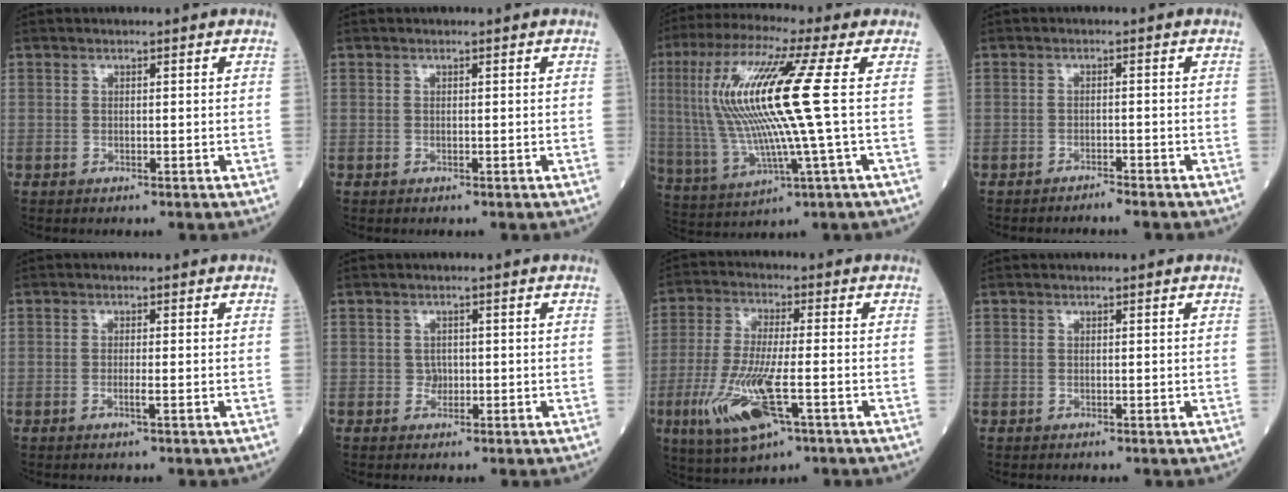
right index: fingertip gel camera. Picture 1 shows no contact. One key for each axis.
{"total": 0.0}
{"total": 16.9, "fx": 2.2, "fy": 0.0, "fz": 16.7, "tx": -0.361, "ty": 0.012, "tz": 0.036}
{"total": 2.4, "fx": -2.3, "fy": -0.2, "fz": 0.8, "tx": -0.009, "ty": -0.001, "tz": -0.030}
{"total": 1.4, "fx": -0.5, "fy": -0.2, "fz": 1.3, "tx": -0.025, "ty": -0.003, "tz": -0.010}
{"total": 1.1, "fx": -0.1, "fy": 1.0, "fz": 0.5, "tx": -0.006, "ty": 0.002, "tz": -0.002}
{"total": 12.6, "fx": -4.7, "fy": 2.5, "fz": 11.4, "tx": -0.240, "ty": -0.026, "tz": -0.081}
{"total": 0.0}